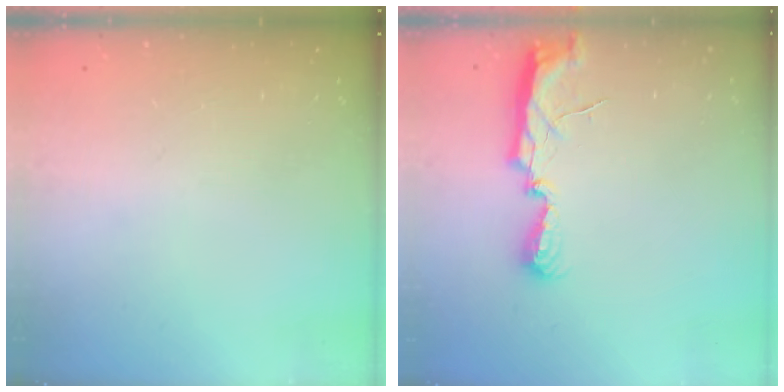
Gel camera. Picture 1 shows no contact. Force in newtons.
{"total": 7.3, "press": 7.3, "slide": 0.5}